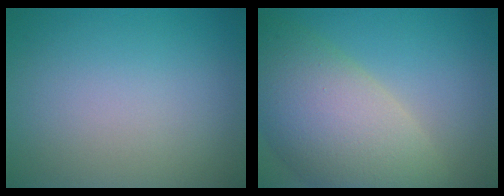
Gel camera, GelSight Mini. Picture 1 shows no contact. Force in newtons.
{"total": 10.7, "press": 10.7, "slide": 1.0}